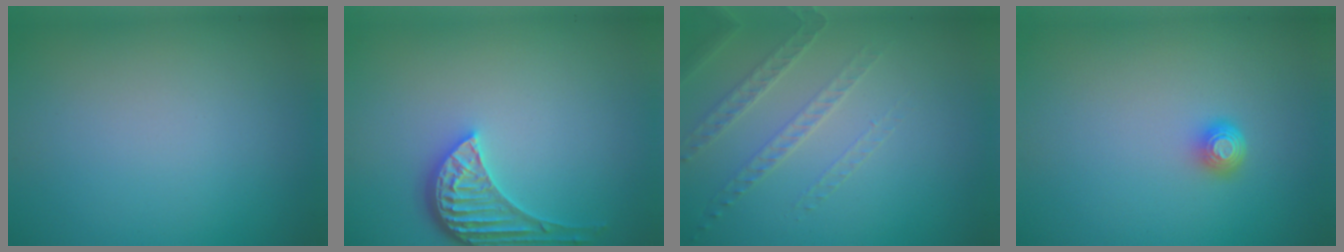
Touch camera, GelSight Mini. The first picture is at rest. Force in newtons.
{"total": 4.0, "press": 3.4, "slide": 2.1}
{"total": 1.6, "press": 1.3, "slide": 0.9}
{"total": 1.6, "press": 1.2, "slide": 1.2}